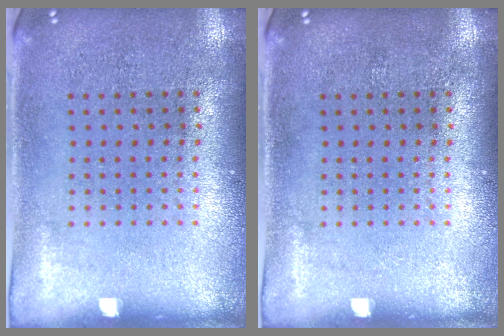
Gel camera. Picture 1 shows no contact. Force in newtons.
{"total": 0.0}